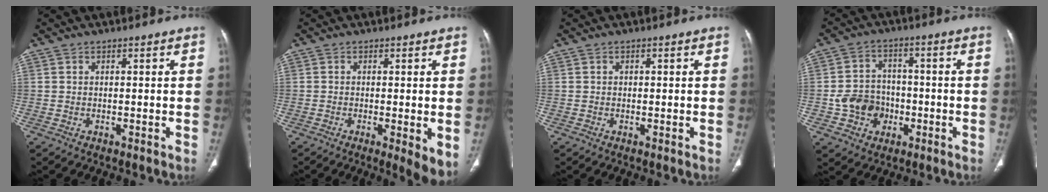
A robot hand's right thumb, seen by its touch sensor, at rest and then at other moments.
{"total": 5.3, "force": [-1.0, 1.2, 5.1], "torque": [-0.081, -0.018, -0.018]}
{"total": 0.6, "force": [0.1, 0.5, 0.2], "torque": [0.001, 0.002, 0.001]}
{"total": 8.9, "force": [-2.4, 7.7, 3.8], "torque": [-0.037, 0.023, -0.039]}